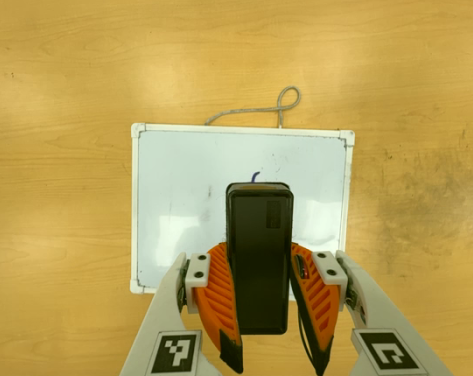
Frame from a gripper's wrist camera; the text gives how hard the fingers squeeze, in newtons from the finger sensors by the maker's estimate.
{"total": 9.0, "left": 7.7, "right": 10.2}